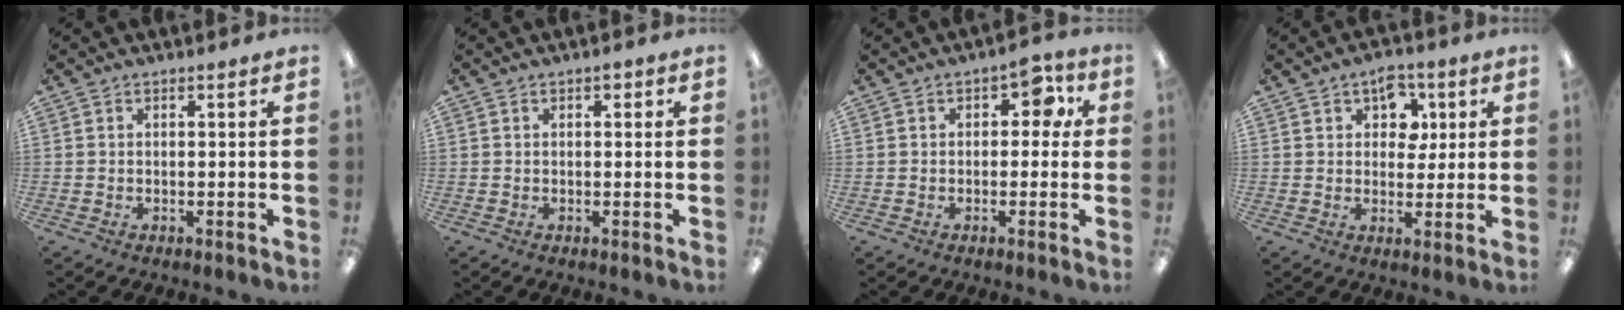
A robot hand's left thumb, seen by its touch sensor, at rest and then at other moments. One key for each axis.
{"total": 1.2, "fx": 0.5, "fy": 0.8, "fz": 0.7, "tx": -0.006, "ty": 0.000, "tz": 0.007}
{"total": 5.3, "fx": 1.5, "fy": 3.3, "fz": 3.8, "tx": -0.048, "ty": 0.002, "tz": 0.018}
{"total": 7.9, "fx": 3.5, "fy": 5.8, "fz": 4.2, "tx": -0.048, "ty": -0.004, "tz": 0.059}